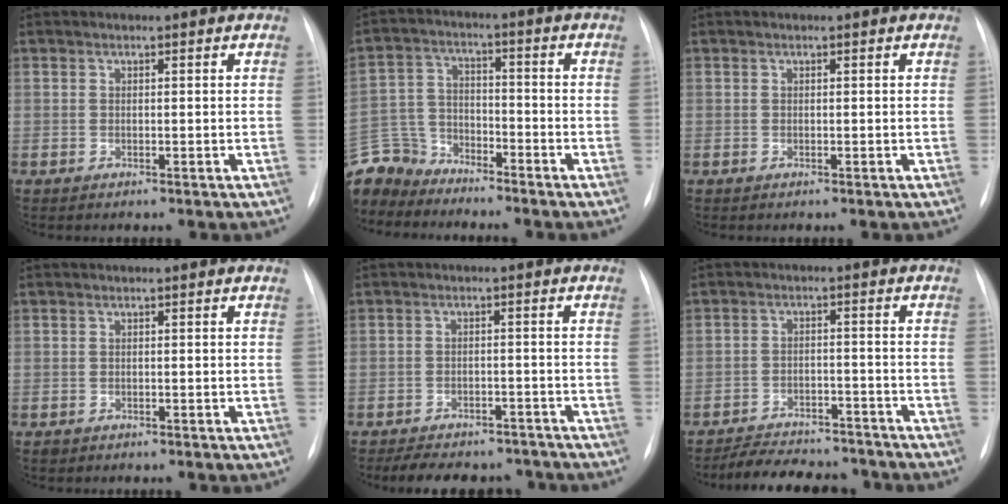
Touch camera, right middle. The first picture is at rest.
{"total": 10.2, "force": [-9.5, 3.7, 0.6], "torque": [-0.028, 0.013, -0.187]}
{"total": 0.0}
{"total": 0.6, "force": [-0.4, 0.5, 0.0], "torque": [-0.004, 0.002, -0.006]}
{"total": 12.4, "force": [-10.7, 4.9, 3.7], "torque": [-0.066, 0.009, -0.133]}
{"total": 12.1, "force": [-10.9, 3.9, 3.2], "torque": [-0.048, 0.013, -0.151]}